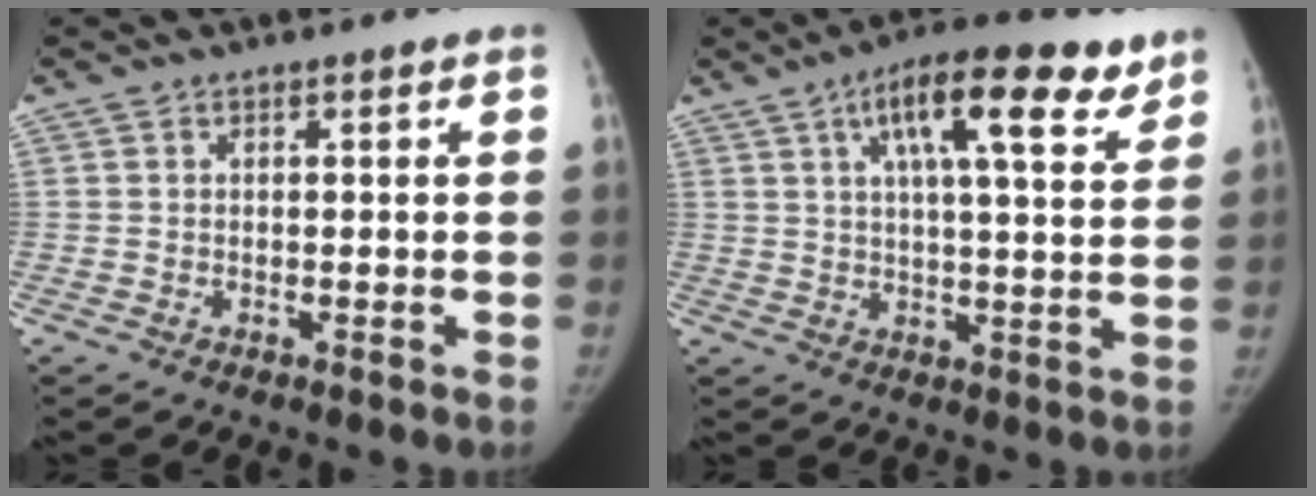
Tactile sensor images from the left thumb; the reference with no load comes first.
{"total": 14.8, "force": [8.1, 4.5, 11.6], "torque": [-0.151, -0.016, 0.117]}